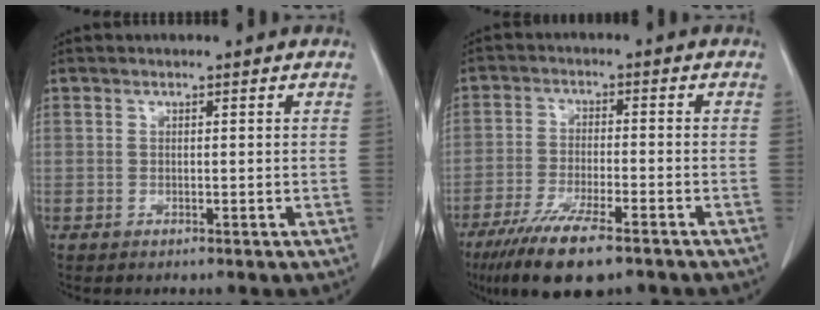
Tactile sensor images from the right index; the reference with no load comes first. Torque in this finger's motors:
{"motor_torque": [1.04, -1.09, 0.68, 0.21]}